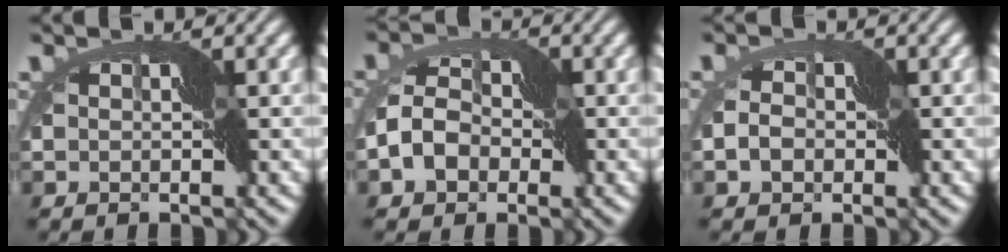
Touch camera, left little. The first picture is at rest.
{"total": 3.6, "force": [-0.8, 2.4, 2.5], "torque": [-0.054, 0.007, -0.027]}
{"total": 2.2, "force": [-0.5, 1.5, 1.5], "torque": [-0.021, 0.001, -0.017]}